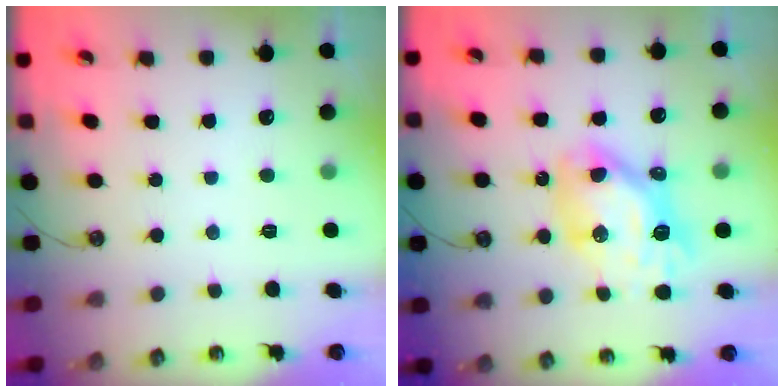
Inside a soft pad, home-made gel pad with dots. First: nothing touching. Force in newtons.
{"total": 13.4, "press": 13.3, "slide": 1.6}